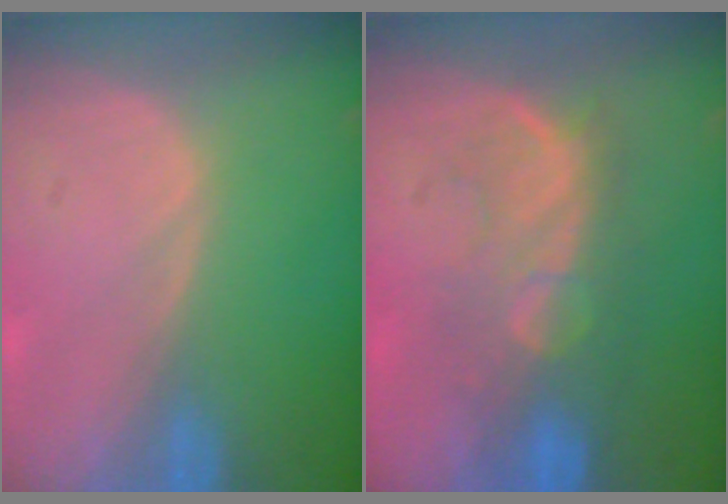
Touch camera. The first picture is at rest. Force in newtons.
{"total": 8.1, "press": 7.9, "slide": 1.8}